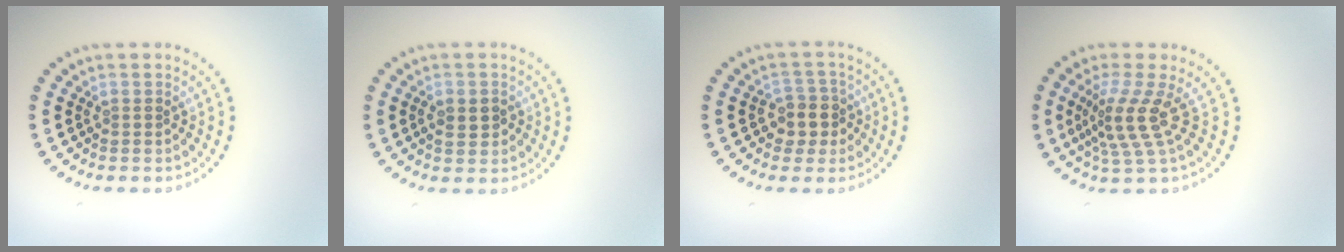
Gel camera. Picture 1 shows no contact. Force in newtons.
{"total": 2.2, "press": 2.2, "slide": 0.1}
{"total": 2.8, "press": 2.5, "slide": 1.3}
{"total": 3.7, "press": 2.7, "slide": 2.5}